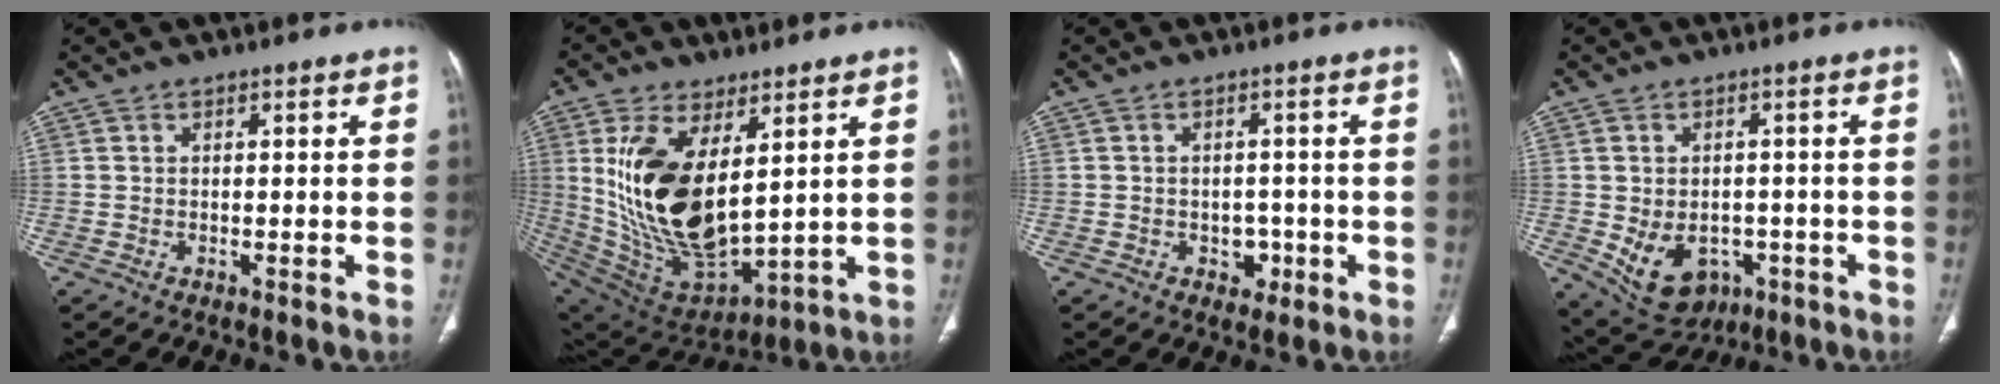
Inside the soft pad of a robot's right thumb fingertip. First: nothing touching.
{"total": 20.7, "force": [4.8, 10.2, 17.3], "torque": [-0.328, -0.033, 0.117]}
{"total": 3.2, "force": [-1.2, 2.6, 1.4], "torque": [0.000, 0.007, -0.013]}
{"total": 10.6, "force": [-3.4, 7.9, 6.2], "torque": [-0.087, 0.013, -0.029]}